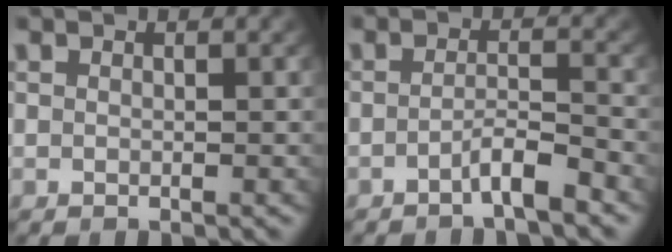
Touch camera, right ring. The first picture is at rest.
{"total": 2.5, "force": [-2.0, 0.1, 1.5], "torque": [-0.023, -0.007, -0.035]}